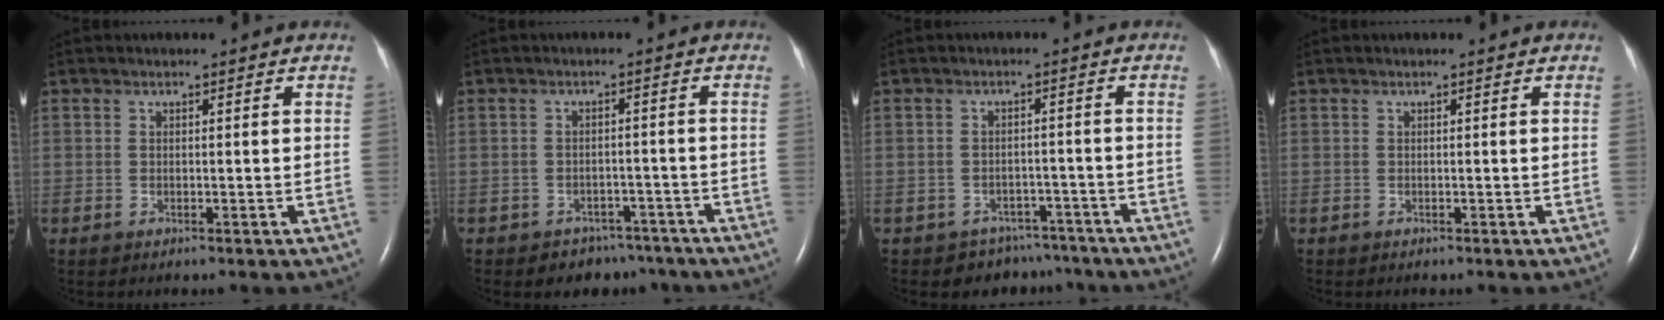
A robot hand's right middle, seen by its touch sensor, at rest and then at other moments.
{"total": 5.4, "force": [-4.2, 3.4, 0.1], "torque": [0.003, 0.021, -0.049]}
{"total": 6.4, "force": [-5.2, 3.8, -0.4], "torque": [0.011, 0.025, -0.058]}
{"total": 0.0}